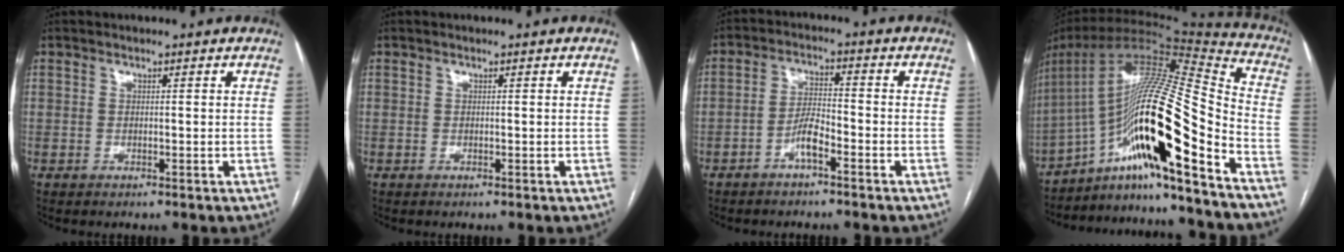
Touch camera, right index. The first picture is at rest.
{"total": 0.0}
{"total": 4.1, "force": [-2.5, 0.8, 3.1], "torque": [-0.063, 0.011, -0.047]}
{"total": 24.1, "force": [-12.3, 1.4, 20.7], "torque": [-0.356, 0.008, -0.210]}